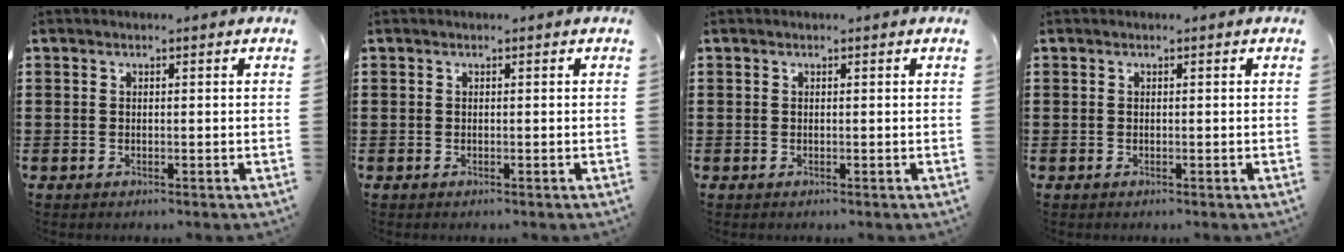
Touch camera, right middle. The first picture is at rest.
{"total": 0.0}
{"total": 0.0}
{"total": 0.0}